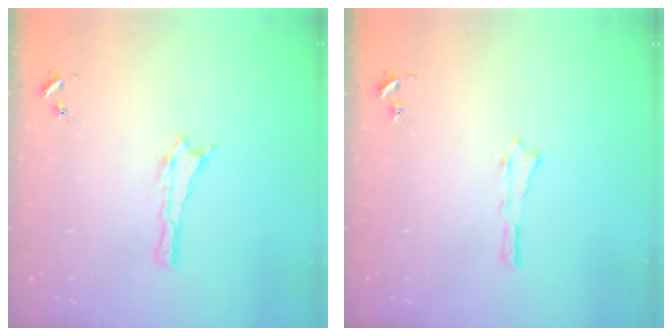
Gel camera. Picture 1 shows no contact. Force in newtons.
{"total": 0.0}